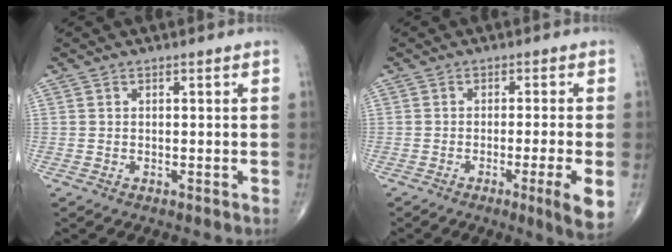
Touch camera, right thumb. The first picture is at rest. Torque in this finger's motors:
{"motor_torque": [-0.12, 0.28, 0.14, 0.05, 0.06]}